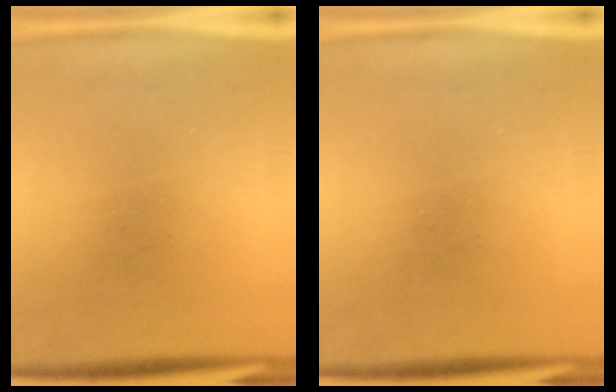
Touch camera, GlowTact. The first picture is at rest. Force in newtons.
{"total": 0.0}